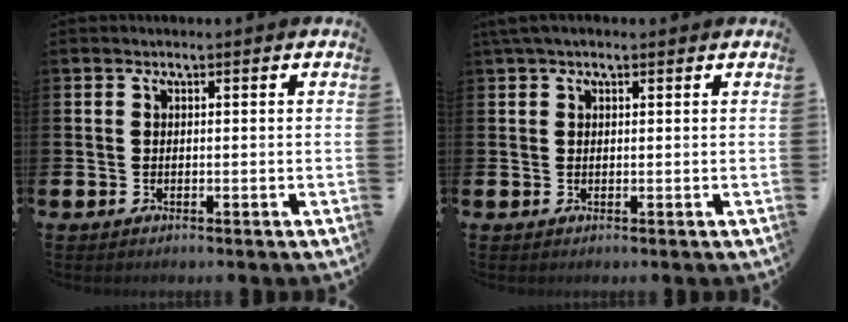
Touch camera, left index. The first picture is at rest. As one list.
[{"total": 1.6, "force": [1.1, 0.6, 1.0], "torque": [-0.011, 0.003, 0.018]}]